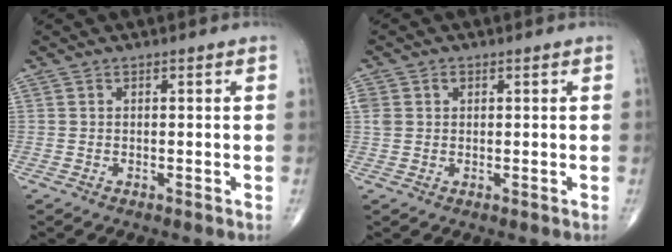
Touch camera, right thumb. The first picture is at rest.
{"total": 2.9, "force": [0.9, 2.3, 1.4], "torque": [-0.026, 0.008, 0.022]}